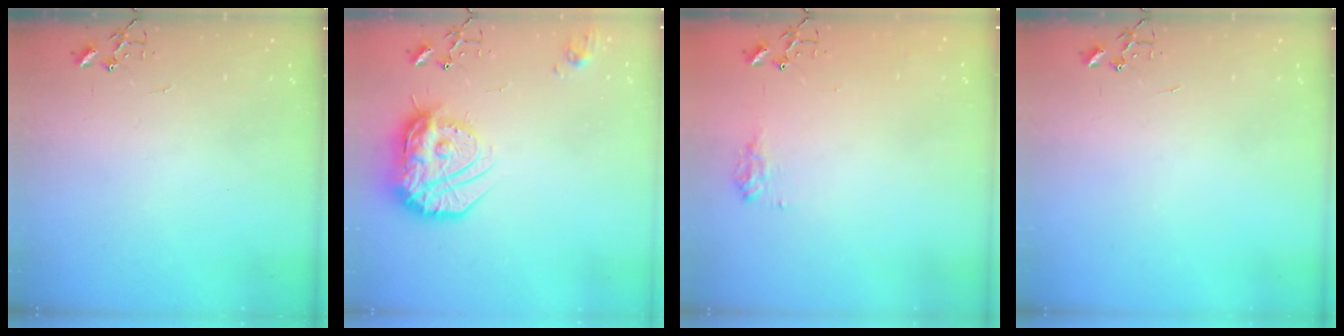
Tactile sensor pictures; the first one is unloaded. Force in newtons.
{"total": 19.3, "press": 19.2, "slide": 1.7}
{"total": 8.0, "press": 8.0, "slide": 0.4}
{"total": 0.0}